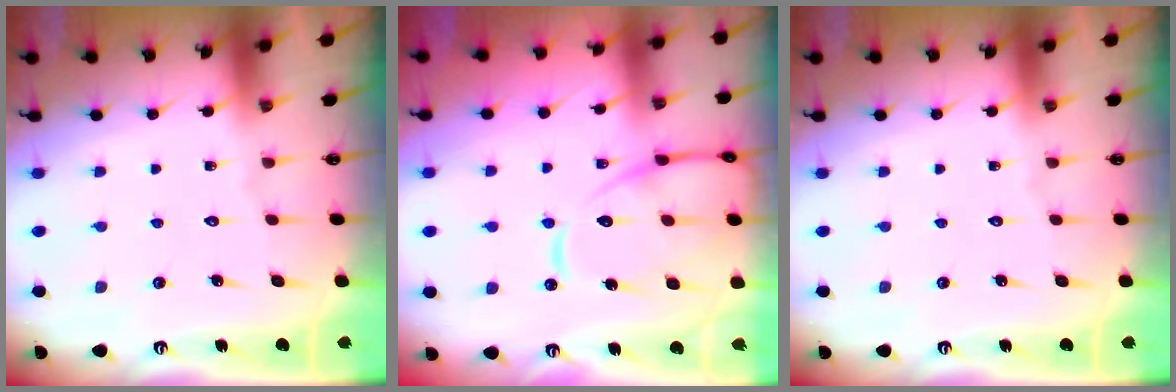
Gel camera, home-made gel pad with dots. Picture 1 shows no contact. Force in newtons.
{"total": 14.5, "press": 14.4, "slide": 1.5}
{"total": 0.0}